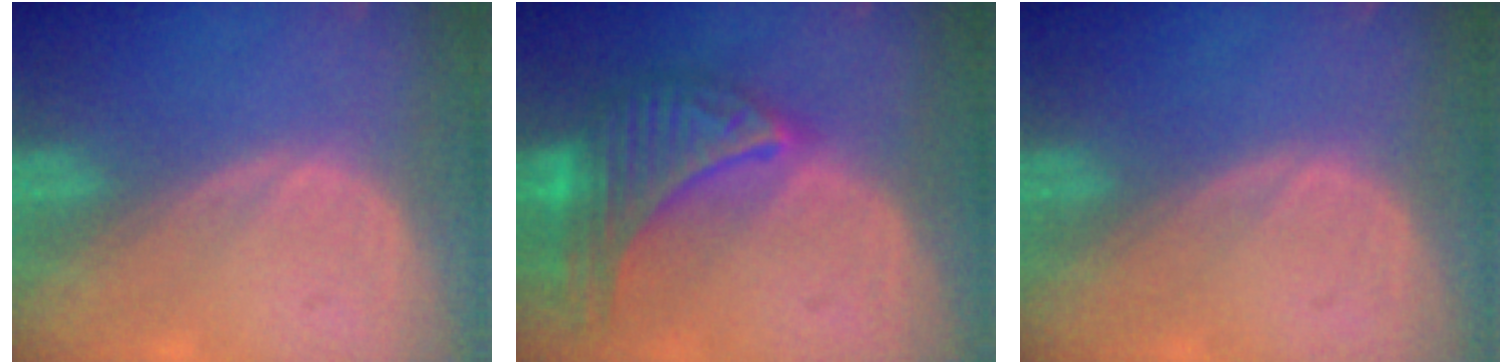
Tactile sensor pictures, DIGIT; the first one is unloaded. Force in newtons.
{"total": 9.9, "press": 9.9, "slide": 0.6}
{"total": 0.0}